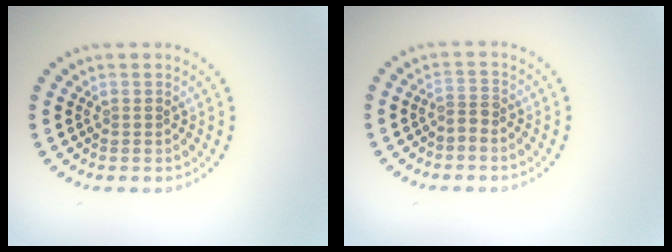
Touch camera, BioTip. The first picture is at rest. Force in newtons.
{"total": 1.3, "press": 0.8, "slide": 1.0}